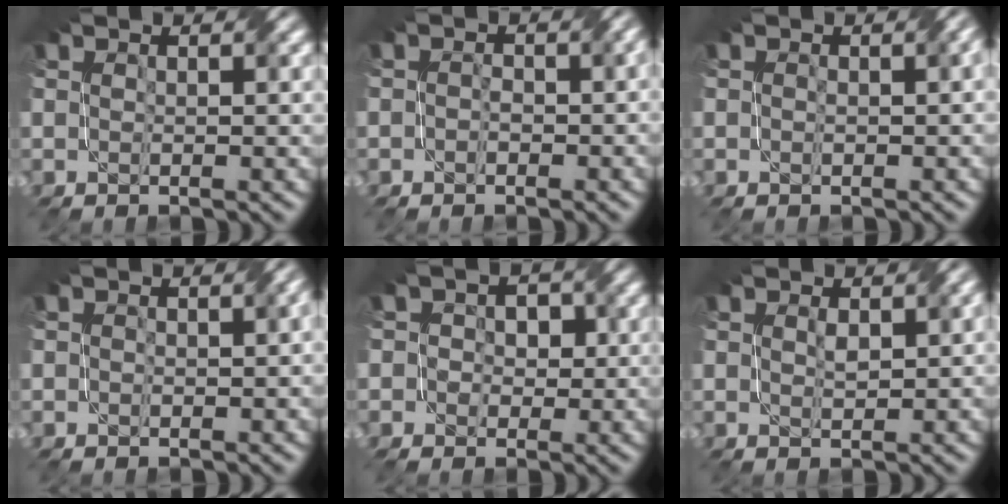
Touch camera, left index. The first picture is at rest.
{"total": 2.6, "force": [-1.0, 1.5, 1.9], "torque": [-0.014, 0.001, -0.013]}
{"total": 1.5, "force": [-0.3, 0.5, 1.4], "torque": [-0.019, -0.003, -0.001]}
{"total": 2.2, "force": [-0.7, 1.1, 1.8], "torque": [-0.022, -0.003, -0.009]}
{"total": 3.7, "force": [-0.1, 3.4, 1.5], "torque": [-0.002, 0.013, -0.030]}
{"total": 0.8, "force": [0.3, 0.2, 0.8], "torque": [-0.017, 0.001, 0.008]}